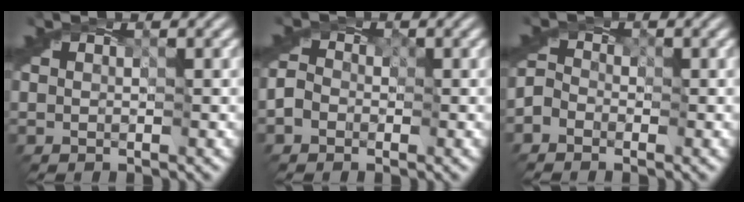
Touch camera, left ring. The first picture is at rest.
{"total": 1.7, "force": [-1.1, 1.3, 0.2], "torque": [-0.003, 0.007, -0.028]}
{"total": 2.0, "force": [-1.5, 1.3, 0.4], "torque": [-0.008, 0.005, -0.035]}